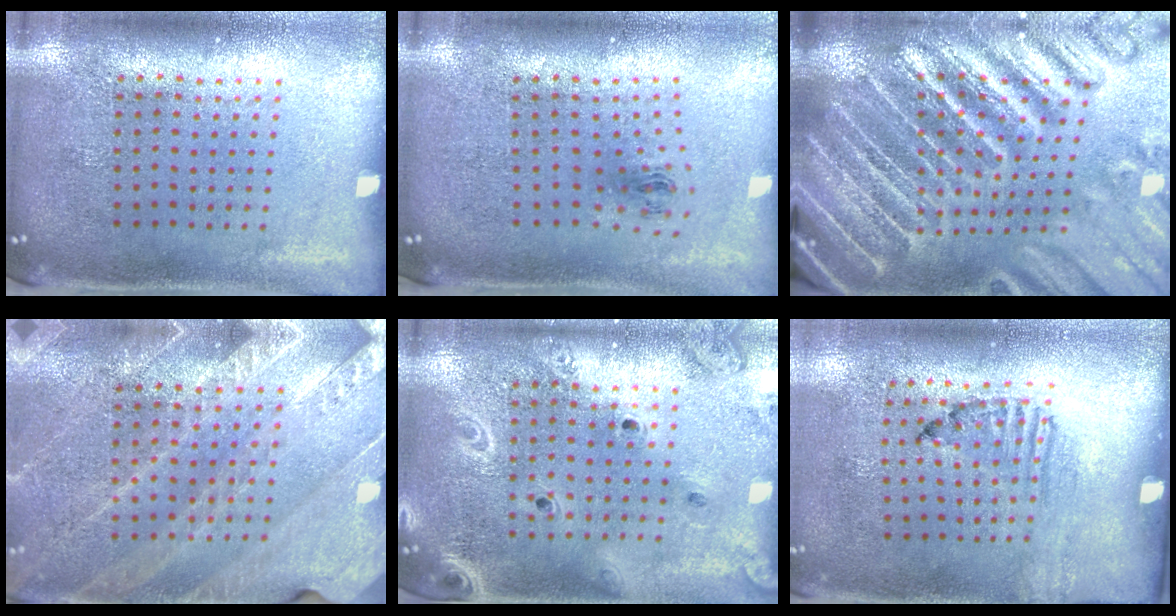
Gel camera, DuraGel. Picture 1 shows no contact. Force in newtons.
{"total": 1.0, "press": 0.4, "slide": 0.9}
{"total": 5.5, "press": 4.8, "slide": 2.7}
{"total": 2.9, "press": 2.7, "slide": 0.9}
{"total": 2.1, "press": 1.9, "slide": 0.9}
{"total": 1.6, "press": 1.1, "slide": 1.2}